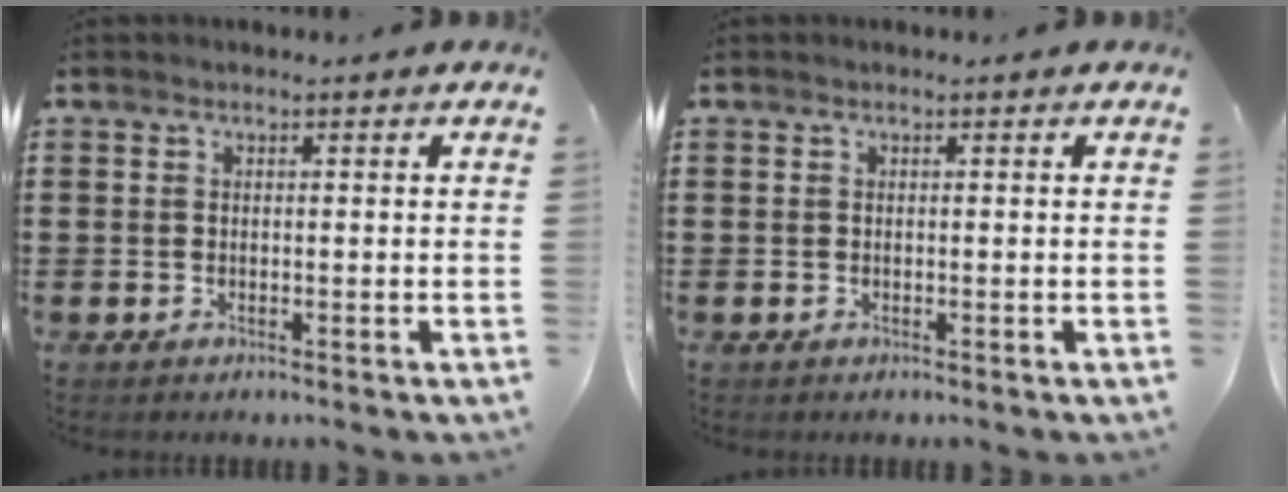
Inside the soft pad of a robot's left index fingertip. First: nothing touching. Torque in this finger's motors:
{"motor_torque": [-0.01, 0.02, 0.01, -0.01]}